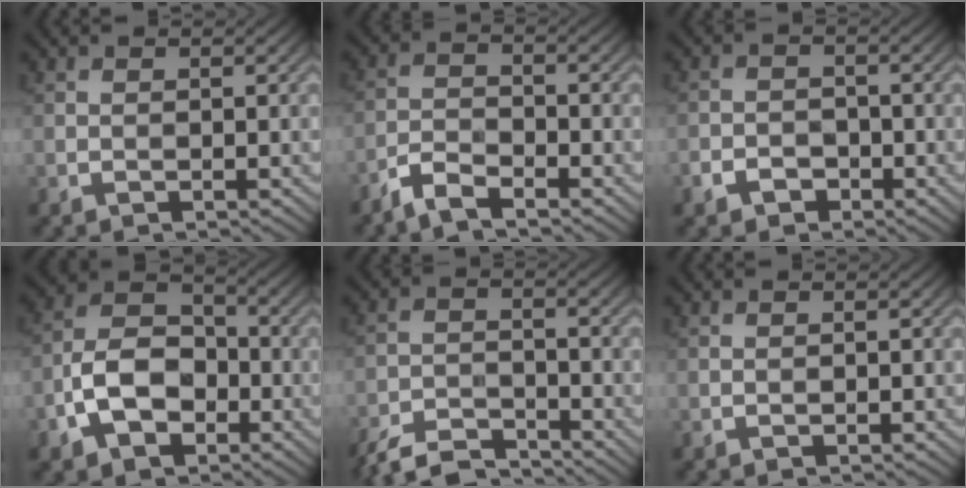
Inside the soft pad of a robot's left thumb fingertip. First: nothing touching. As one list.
[{"total": 4.0, "force": [-3.3, 0.9, 1.9], "torque": [-0.044, -0.002, -0.078]}, {"total": 2.8, "force": [-1.8, 1.9, 1.0], "torque": [-0.016, 0.000, -0.038]}, {"total": 8.8, "force": [-3.4, 5.7, 5.7], "torque": [-0.115, 0.002, -0.074]}, {"total": 7.6, "force": [-6.9, 1.7, 2.5], "torque": [-0.050, -0.007, -0.134]}, {"total": 0.0}]